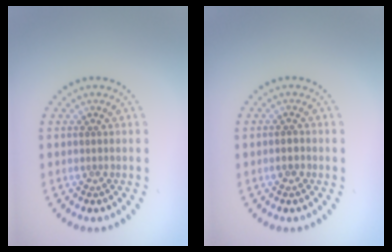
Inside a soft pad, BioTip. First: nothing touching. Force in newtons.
{"total": 1.1, "press": 1.1, "slide": 0.4}